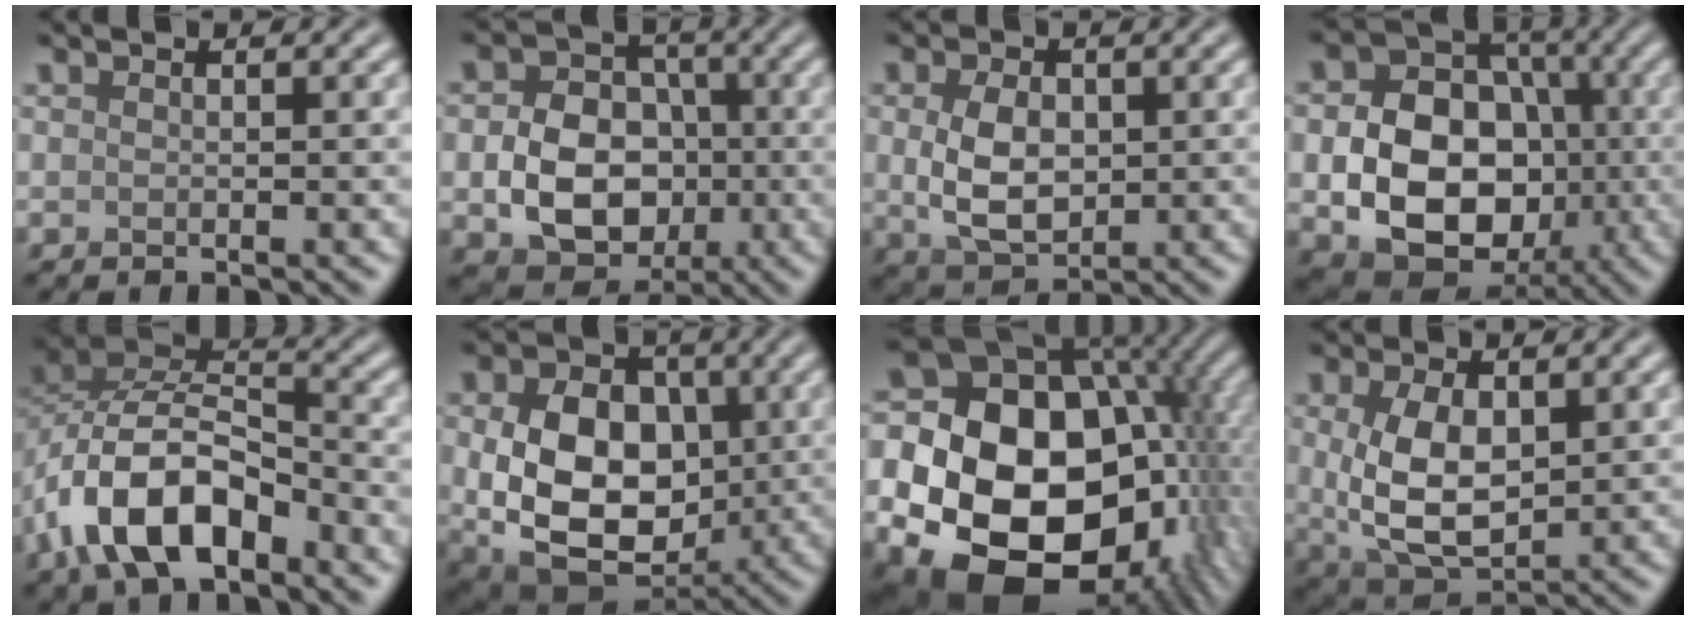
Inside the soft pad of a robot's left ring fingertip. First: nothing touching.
{"total": 7.6, "force": [-1.4, 6.0, 4.5], "torque": [-0.078, -0.005, -0.023]}
{"total": 5.3, "force": [0.2, 3.6, 3.9], "torque": [-0.082, -0.004, 0.008]}
{"total": 11.1, "force": [-1.9, 8.4, 7.1], "torque": [-0.120, -0.010, -0.035]}
{"total": 9.8, "force": [-4.5, 5.2, 7.0], "torque": [-0.131, 0.015, -0.094]}
{"total": 12.3, "force": [-0.3, 8.9, 8.4], "torque": [-0.143, -0.017, 0.001]}
{"total": 24.8, "force": [-2.3, 19.9, 14.6], "torque": [-0.281, 0.013, -0.066]}
{"total": 6.7, "force": [0.6, 3.9, 5.4], "torque": [-0.116, -0.004, 0.018]}